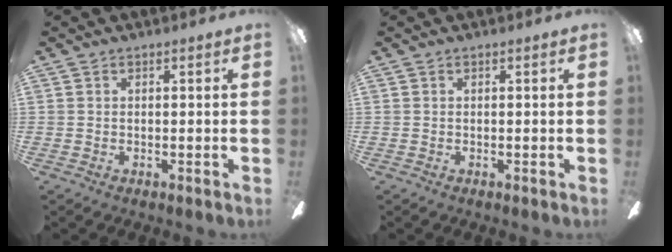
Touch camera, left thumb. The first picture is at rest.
{"total": 0.0}